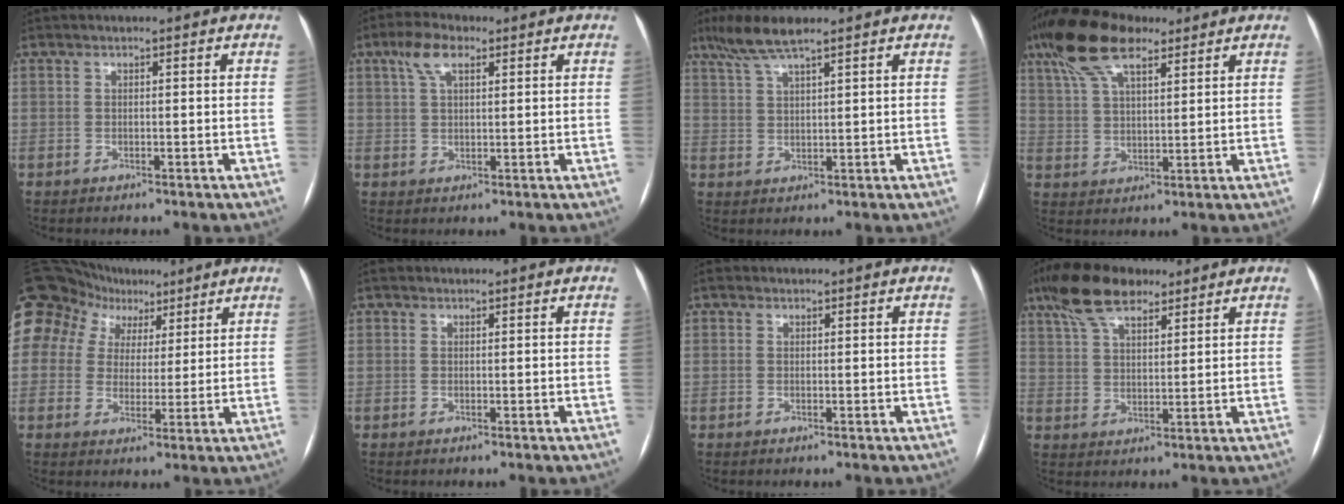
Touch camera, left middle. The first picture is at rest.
{"total": 4.8, "force": [2.6, 1.7, 3.7], "torque": [-0.081, 0.016, 0.052]}
{"total": 6.1, "force": [4.7, 0.3, 3.9], "torque": [-0.087, 0.012, 0.092]}
{"total": 11.8, "force": [8.1, 4.1, 7.6], "torque": [-0.160, 0.033, 0.155]}
{"total": 15.0, "force": [8.2, 11.7, 4.7], "torque": [-0.129, 0.065, 0.146]}
{"total": 2.9, "force": [-1.5, -2.3, -1.2], "torque": [0.035, -0.016, -0.029]}
{"total": 2.7, "force": [-1.4, -2.1, -1.1], "torque": [0.036, -0.016, -0.029]}
{"total": 10.2, "force": [7.3, 3.8, 6.0], "torque": [-0.123, 0.026, 0.137]}